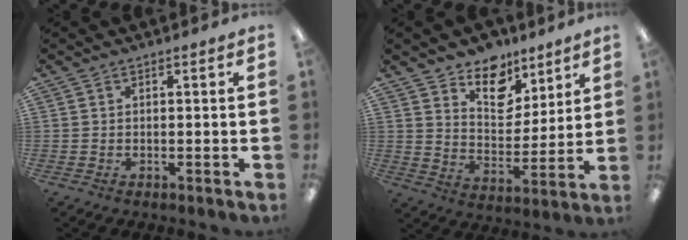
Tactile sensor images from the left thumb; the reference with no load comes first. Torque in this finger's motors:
{"motor_torque": [0.12, 0.19, -0.01, -0.22, 0.03]}